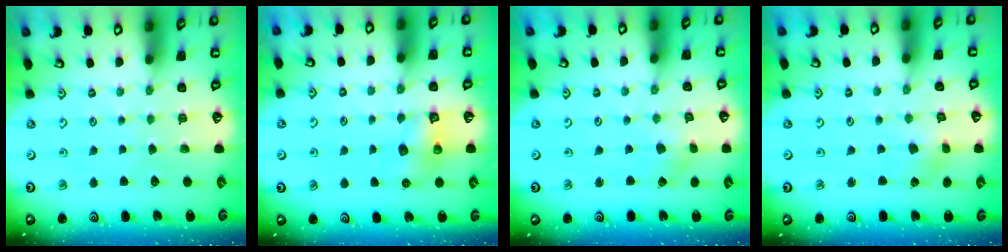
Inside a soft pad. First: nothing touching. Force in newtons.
{"total": 7.6, "press": 7.6, "slide": 0.6}
{"total": 1.7, "press": 1.7, "slide": 0.3}
{"total": 2.4, "press": 2.3, "slide": 0.6}